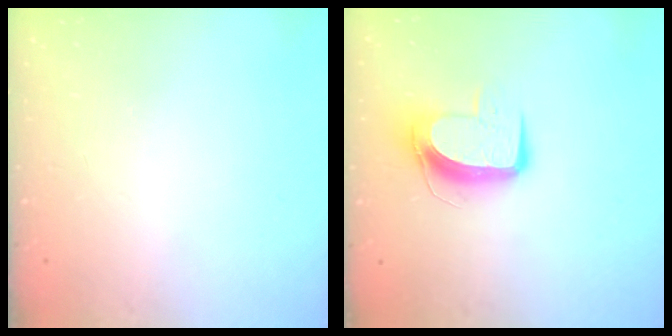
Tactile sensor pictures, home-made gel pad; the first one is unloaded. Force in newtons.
{"total": 9.7, "press": 9.7, "slide": 0.4}